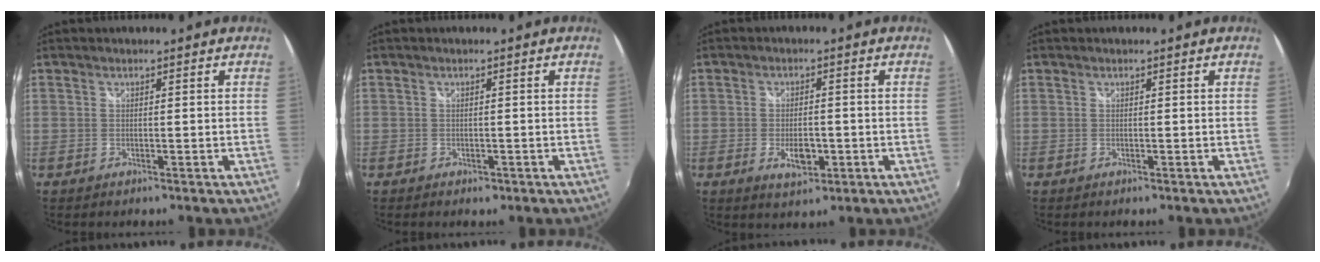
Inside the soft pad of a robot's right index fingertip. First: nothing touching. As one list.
[{"total": 1.3, "force": [-0.6, 1.1, 0.3], "torque": [-0.005, -0.002, -0.006]}, {"total": 5.3, "force": [-1.7, 2.8, 4.2], "torque": [-0.081, -0.008, -0.025]}, {"total": 0.0}]